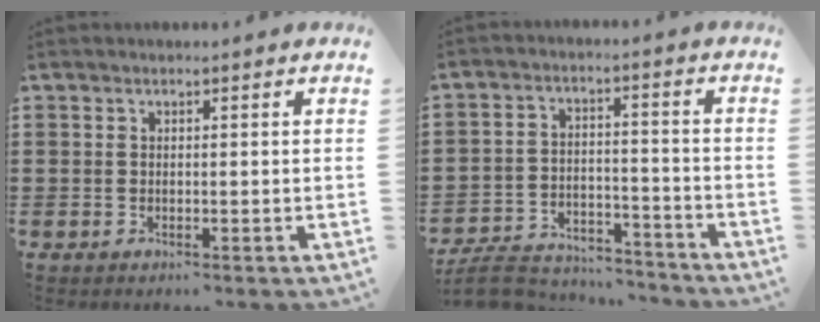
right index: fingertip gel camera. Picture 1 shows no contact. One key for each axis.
{"total": 8.6, "fx": -8.1, "fy": 1.9, "fz": 2.2, "tx": -0.046, "ty": 0.022, "tz": -0.157}